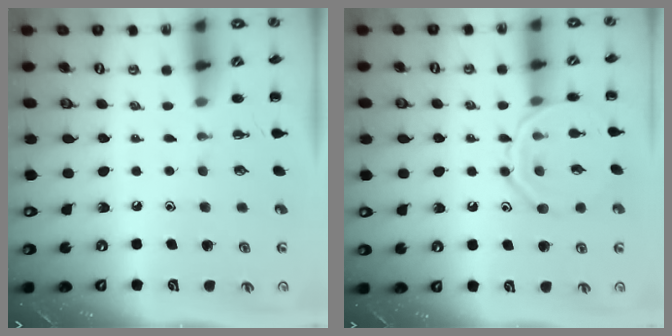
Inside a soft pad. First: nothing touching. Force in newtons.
{"total": 10.9, "press": 10.9, "slide": 0.1}